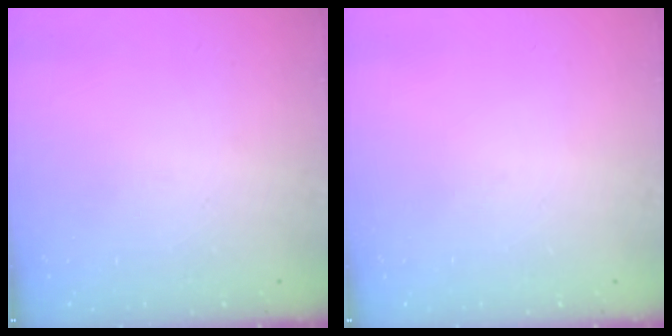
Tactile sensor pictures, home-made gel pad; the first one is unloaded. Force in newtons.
{"total": 0.0}